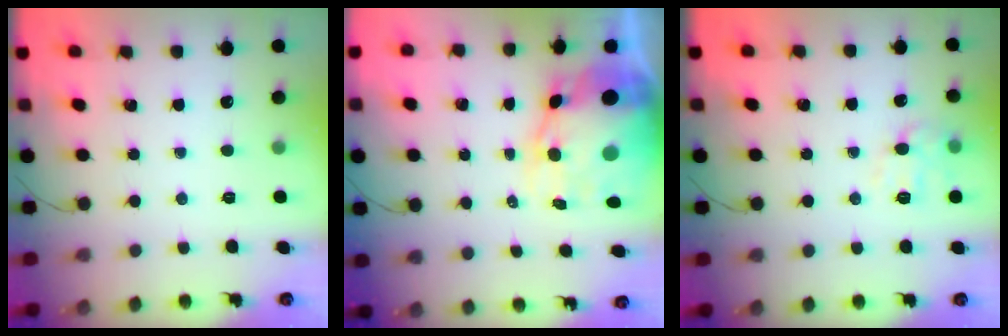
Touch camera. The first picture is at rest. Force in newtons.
{"total": 14.4, "press": 13.8, "slide": 4.1}
{"total": 9.2, "press": 9.1, "slide": 1.0}